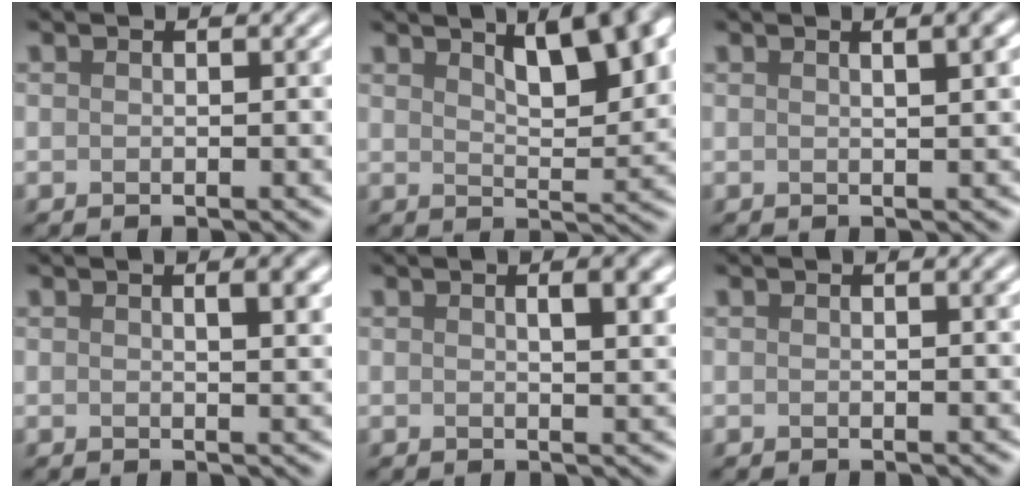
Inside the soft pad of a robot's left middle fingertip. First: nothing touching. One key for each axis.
{"total": 8.0, "fx": 4.2, "fy": 2.9, "fz": 6.2, "tx": -0.065, "ty": 0.018, "tz": 0.057}
{"total": 5.0, "fx": 2.4, "fy": 2.2, "fz": 3.9, "tx": -0.017, "ty": 0.035, "tz": 0.004}
{"total": 4.5, "fx": 1.9, "fy": 2.0, "fz": 3.6, "tx": -0.014, "ty": 0.025, "tz": 0.003}
{"total": 5.1, "fx": 2.0, "fy": 2.2, "fz": 4.1, "tx": -0.018, "ty": 0.029, "tz": 0.004}
{"total": 1.1, "fx": 0.4, "fy": 0.4, "fz": 0.9, "tx": -0.007, "ty": 0.003, "tz": 0.002}